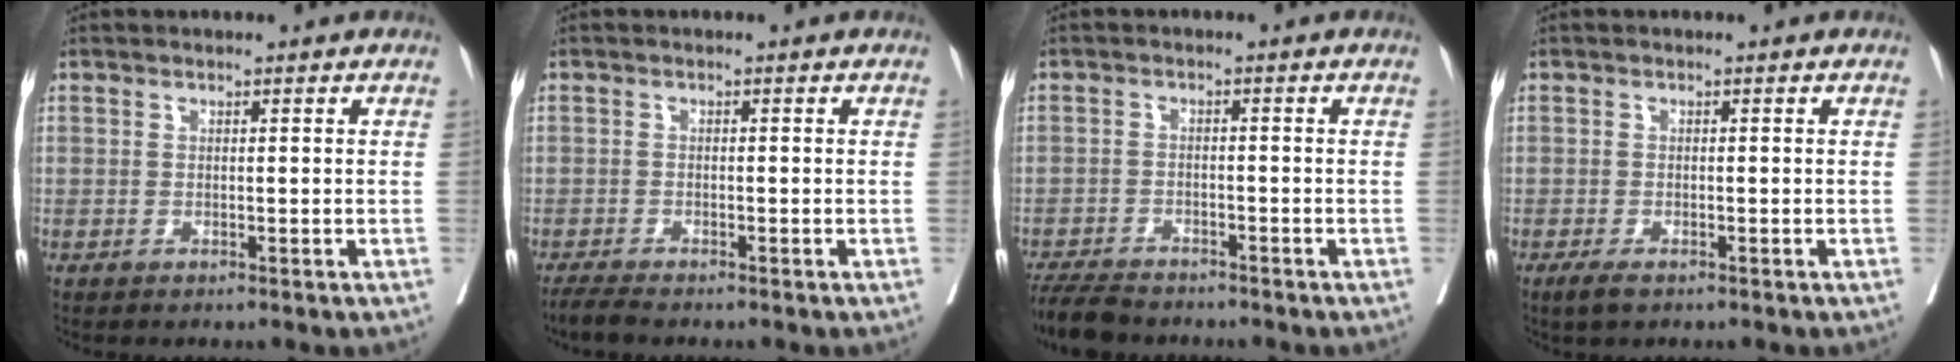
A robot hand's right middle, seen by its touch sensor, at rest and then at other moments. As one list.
[{"total": 2.3, "force": [-2.1, 0.0, 1.1], "torque": [-0.024, -0.008, -0.040]}, {"total": 6.1, "force": [-5.6, 1.4, 1.8], "torque": [-0.026, -0.015, -0.097]}, {"total": 2.2, "force": [-1.4, 0.7, 1.5], "torque": [-0.032, -0.006, -0.023]}]